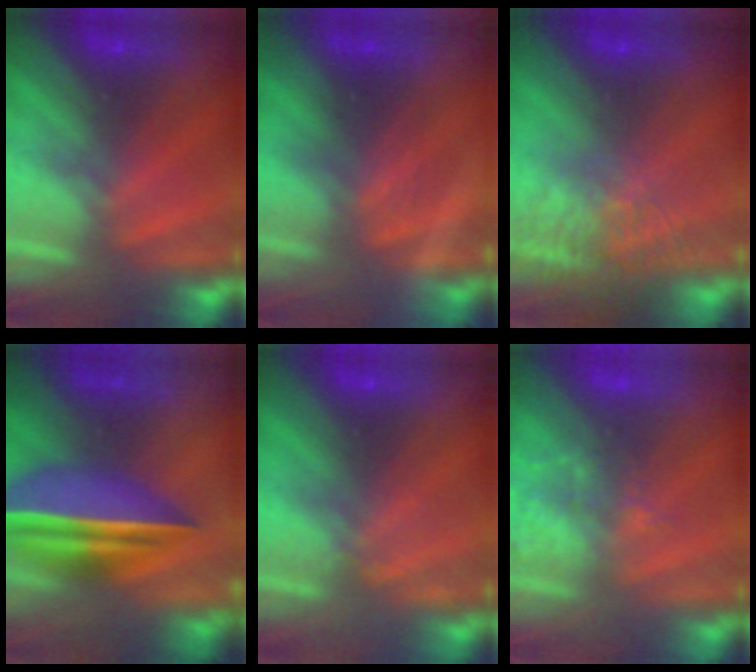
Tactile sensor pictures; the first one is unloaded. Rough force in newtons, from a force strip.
{"total": 2.0}
{"total": 7.6}
{"total": 7.5}
{"total": 2.1}
{"total": 1.6}